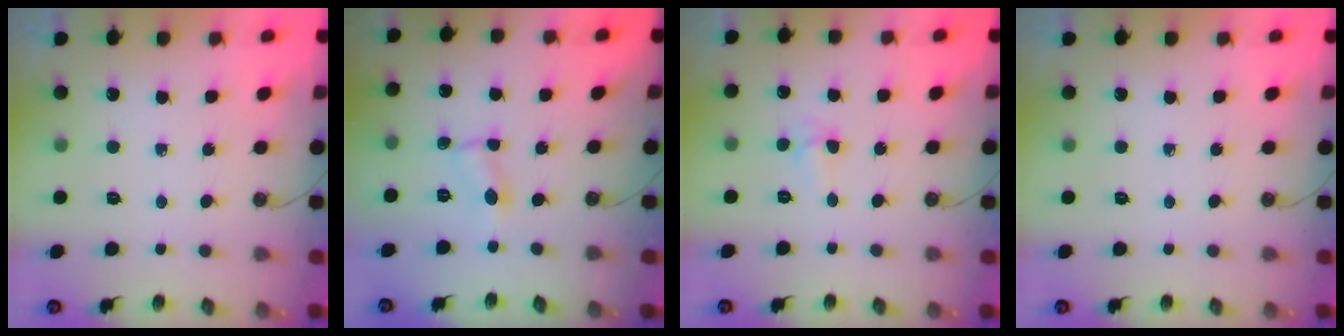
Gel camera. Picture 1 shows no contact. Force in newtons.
{"total": 1.1, "press": 1.1, "slide": 0.2}
{"total": 3.7, "press": 2.0, "slide": 3.1}
{"total": 0.0}